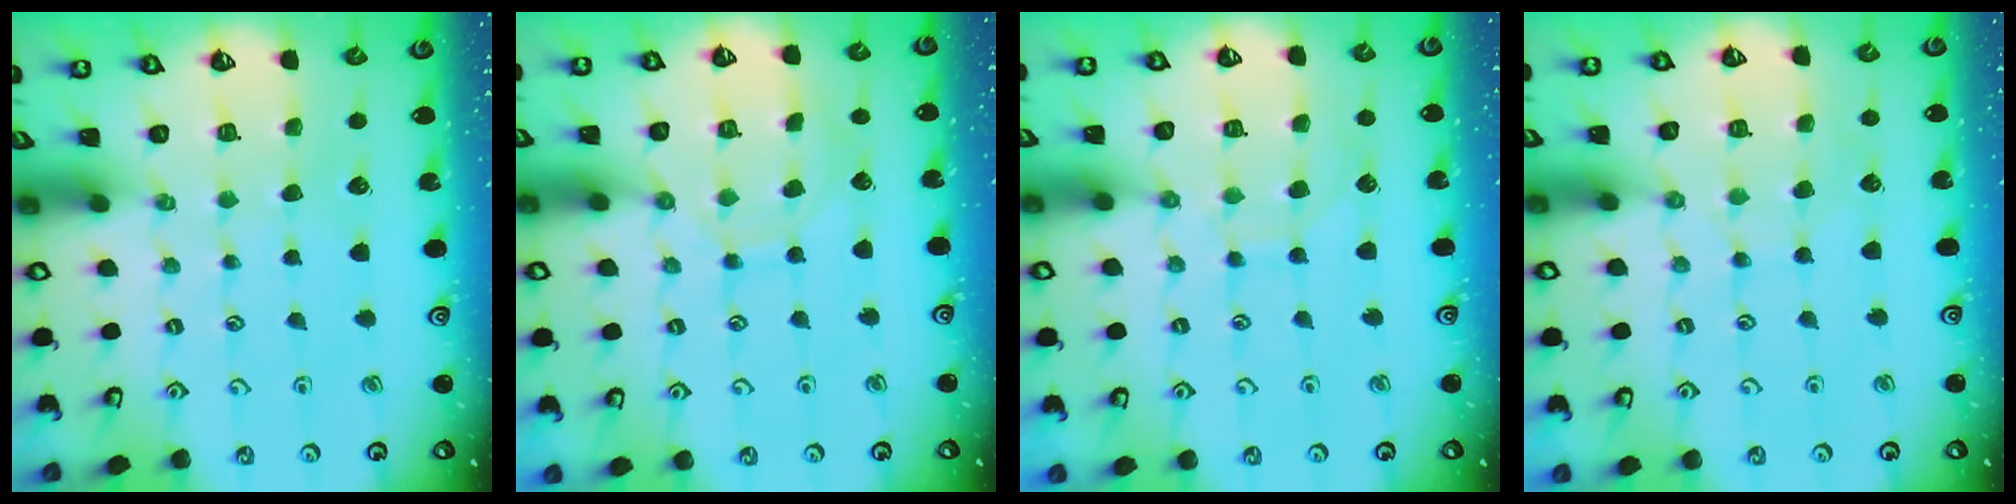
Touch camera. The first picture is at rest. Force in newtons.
{"total": 8.0, "press": 8.0, "slide": 0.6}
{"total": 6.4, "press": 6.4, "slide": 0.1}
{"total": 4.1, "press": 4.1, "slide": 0.6}